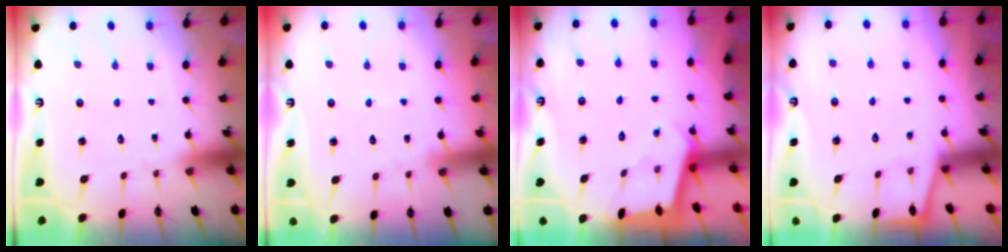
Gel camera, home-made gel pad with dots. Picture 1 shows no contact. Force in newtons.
{"total": 4.4, "press": 4.4, "slide": 0.6}
{"total": 1.8, "press": 1.8, "slide": 0.2}
{"total": 0.0}